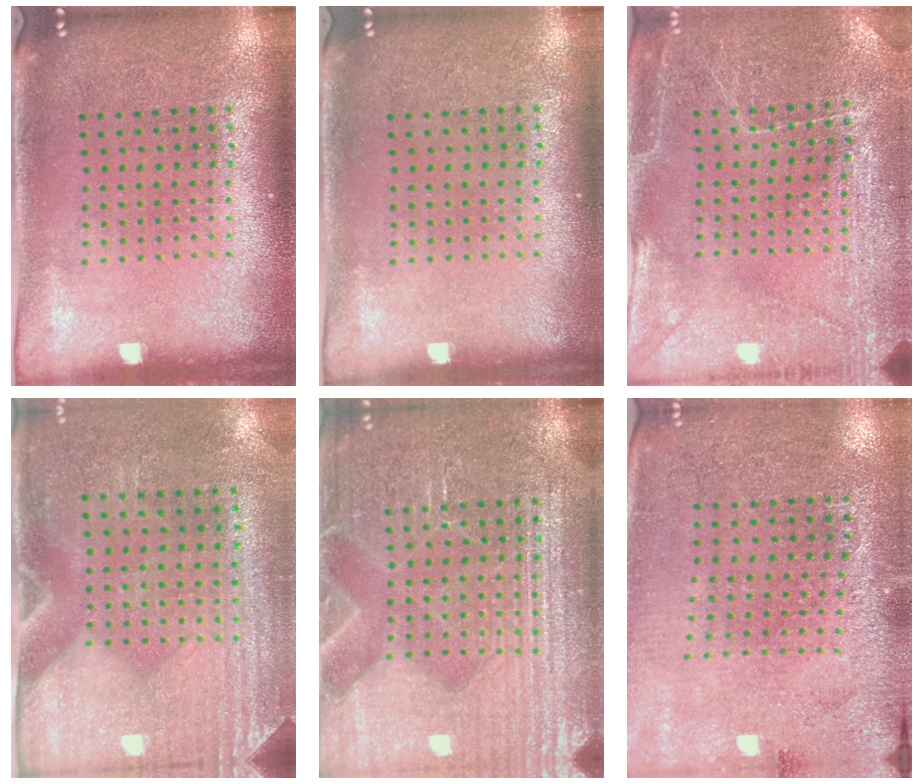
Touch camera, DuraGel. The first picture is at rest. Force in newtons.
{"total": 0.0}
{"total": 2.9, "press": 2.9, "slide": 0.2}
{"total": 3.0, "press": 2.6, "slide": 1.5}
{"total": 6.6, "press": 6.6, "slide": 1.0}
{"total": 2.8, "press": 2.8, "slide": 0.2}